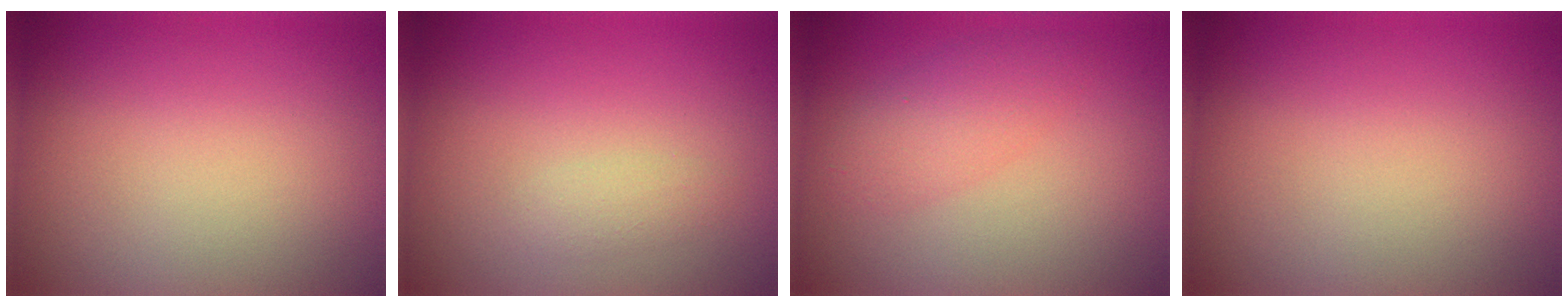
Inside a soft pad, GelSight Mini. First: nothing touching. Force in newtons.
{"total": 1.1, "press": 1.1, "slide": 0.1}
{"total": 2.7, "press": 2.7, "slide": 0.1}
{"total": 0.0}